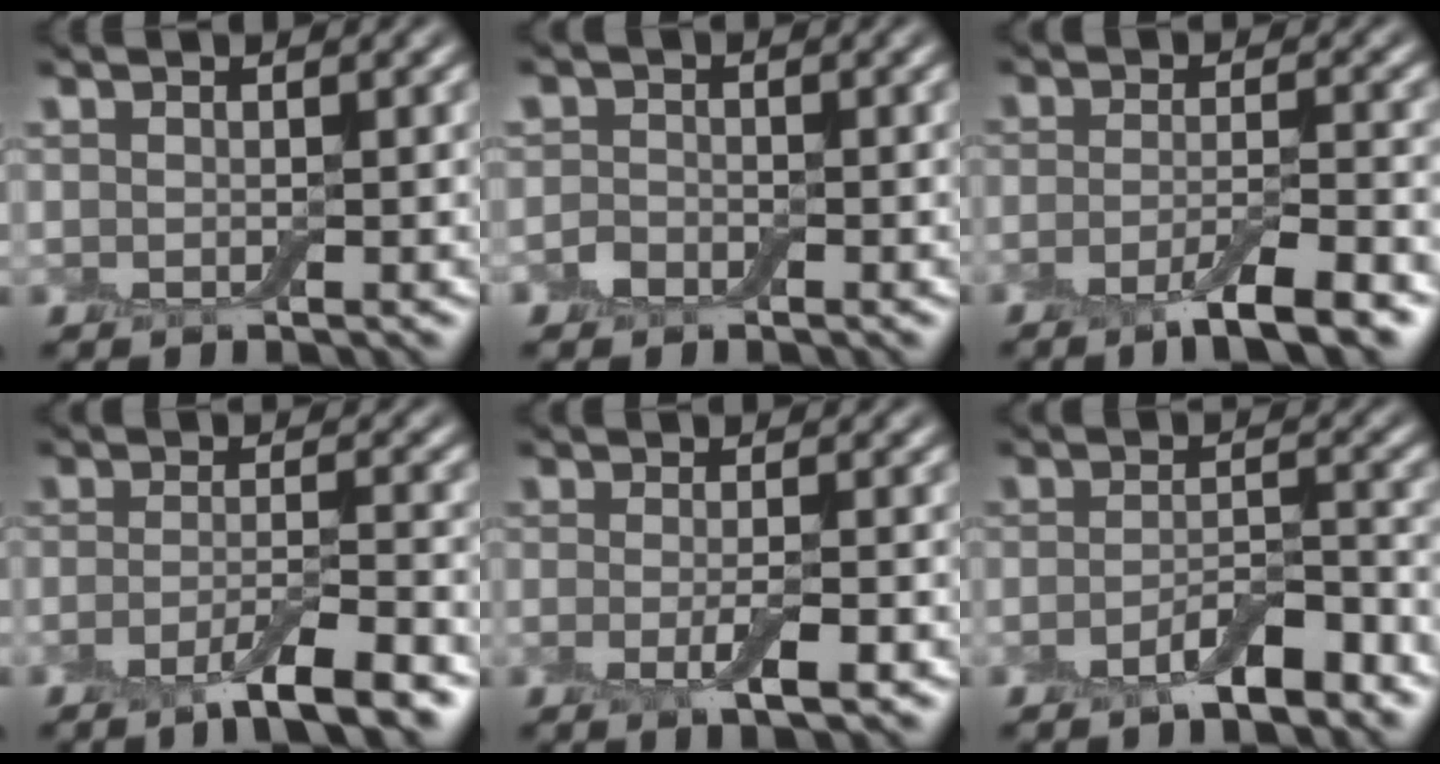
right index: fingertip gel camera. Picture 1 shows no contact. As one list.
[{"total": 1.4, "force": [-0.8, 1.1, 0.5], "torque": [-0.005, 0.003, -0.022]}, {"total": 5.3, "force": [-3.2, 1.0, 4.1], "torque": [-0.065, -0.002, -0.062]}, {"total": 5.6, "force": [-3.5, 1.1, 4.2], "torque": [-0.066, 0.000, -0.067]}, {"total": 2.9, "force": [-1.1, 0.7, 2.6], "torque": [-0.051, -0.007, -0.023]}, {"total": 4.3, "force": [-2.9, 1.2, 3.0], "torque": [-0.053, 0.003, -0.054]}]